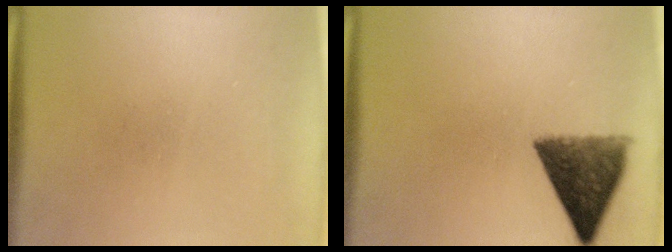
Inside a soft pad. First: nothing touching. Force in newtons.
{"total": 9.2}